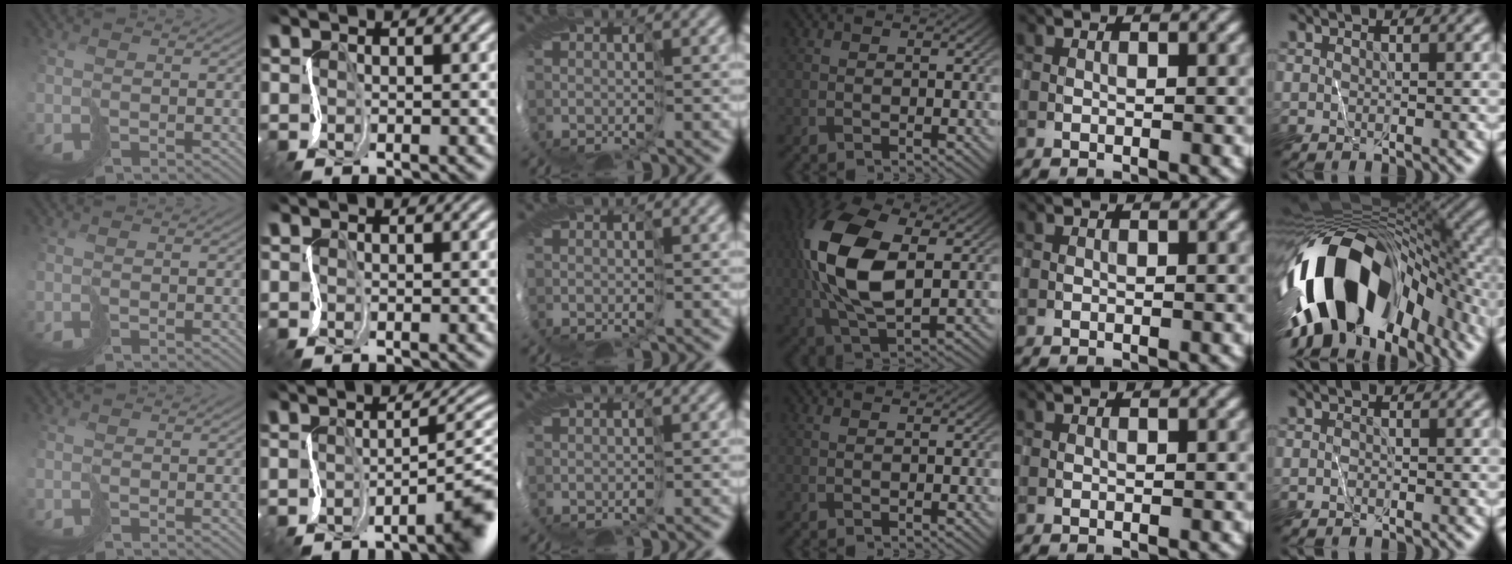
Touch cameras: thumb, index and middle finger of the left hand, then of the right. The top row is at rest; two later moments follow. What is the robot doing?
{"motion": "cut", "object": "receipt paper"}